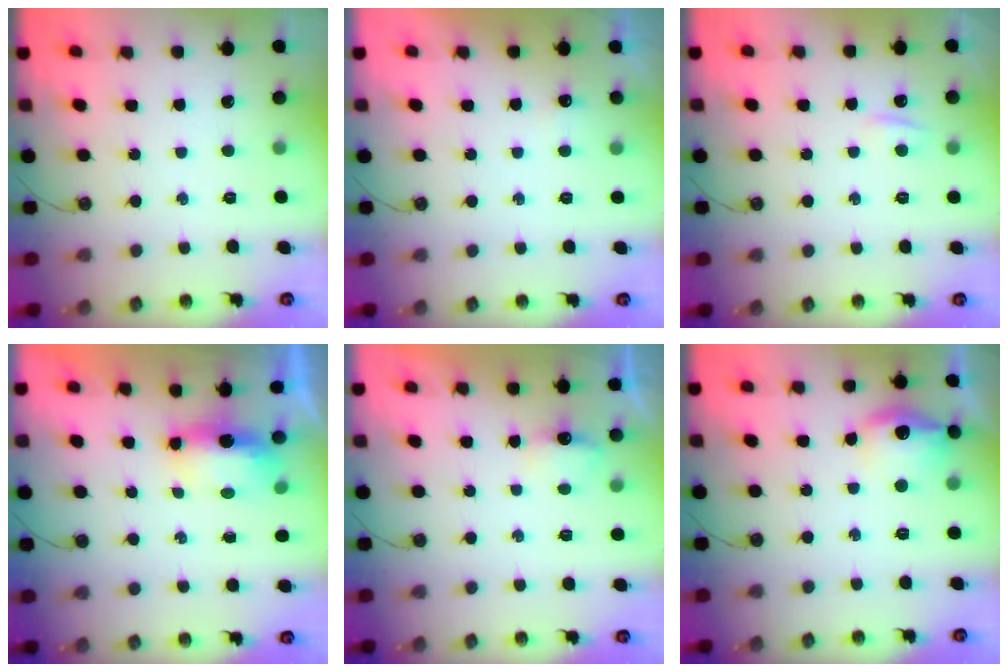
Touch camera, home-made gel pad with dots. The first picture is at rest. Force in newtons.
{"total": 2.8, "press": 2.7, "slide": 0.4}
{"total": 3.6, "press": 3.5, "slide": 0.4}
{"total": 6.3, "press": 6.2, "slide": 1.2}
{"total": 3.9, "press": 3.8, "slide": 0.6}
{"total": 13.5, "press": 13.4, "slide": 1.1}